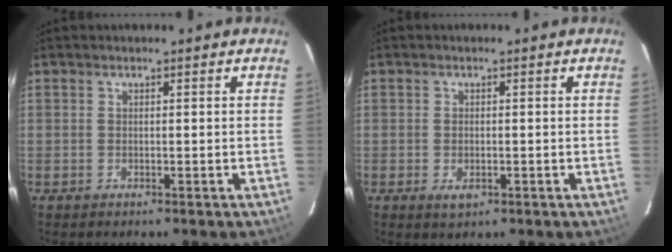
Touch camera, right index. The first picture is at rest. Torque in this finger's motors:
{"motor_torque": [0.21, -0.05, 0.02, 0.02]}